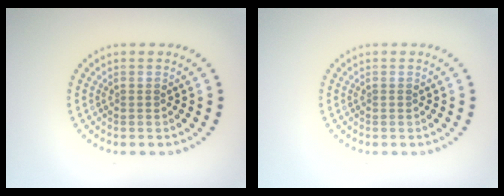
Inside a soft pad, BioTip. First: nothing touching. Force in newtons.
{"total": 0.0}